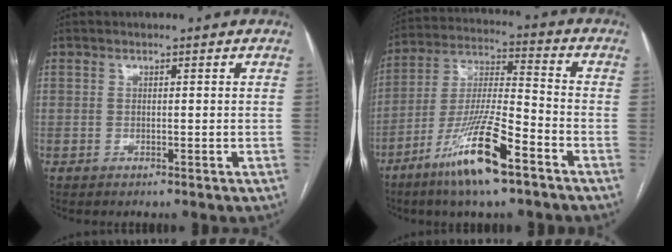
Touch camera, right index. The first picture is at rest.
{"total": 14.3, "force": [-8.2, 1.3, 11.7], "torque": [-0.231, -0.024, -0.151]}